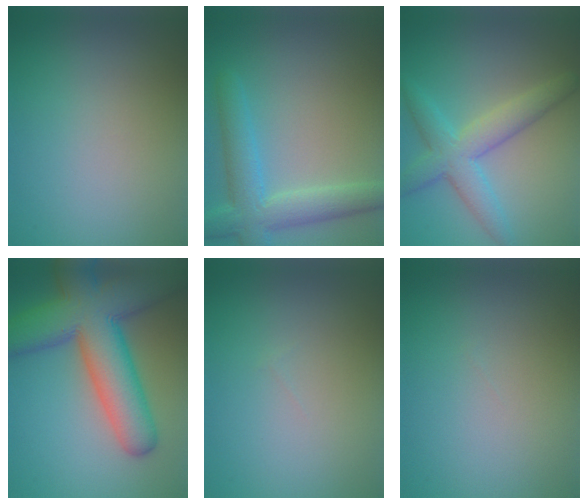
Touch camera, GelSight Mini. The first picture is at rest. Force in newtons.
{"total": 5.6, "press": 5.6, "slide": 0.2}
{"total": 5.1, "press": 5.1, "slide": 0.1}
{"total": 12.6, "press": 12.6, "slide": 0.4}
{"total": 0.0}
{"total": 0.0}